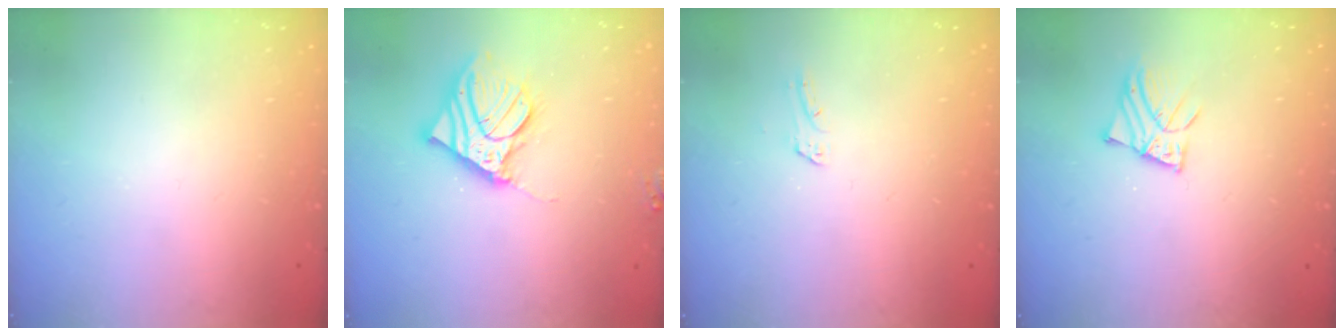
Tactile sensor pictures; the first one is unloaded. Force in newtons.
{"total": 14.1, "press": 13.9, "slide": 2.6}
{"total": 1.9, "press": 1.9, "slide": 0.1}
{"total": 3.0, "press": 3.0, "slide": 0.5}